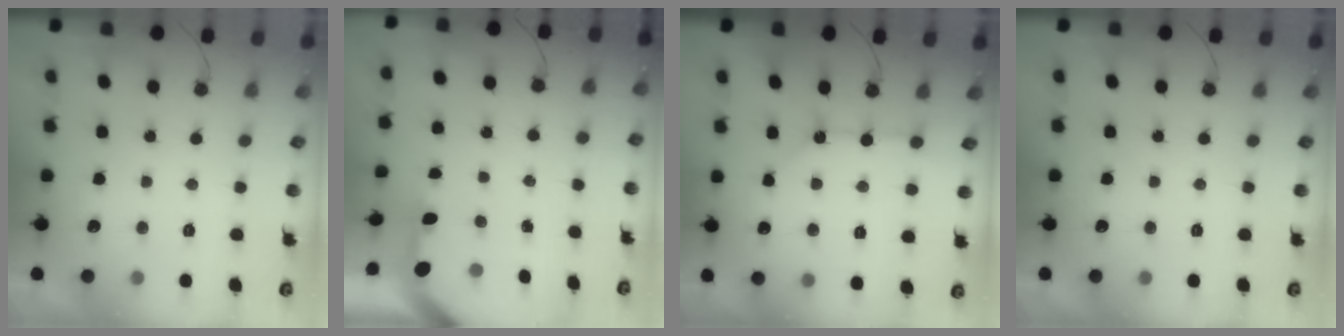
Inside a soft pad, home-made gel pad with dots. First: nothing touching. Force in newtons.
{"total": 3.1, "press": 3.1, "slide": 0.2}
{"total": 3.6, "press": 3.6, "slide": 0.3}
{"total": 0.0}